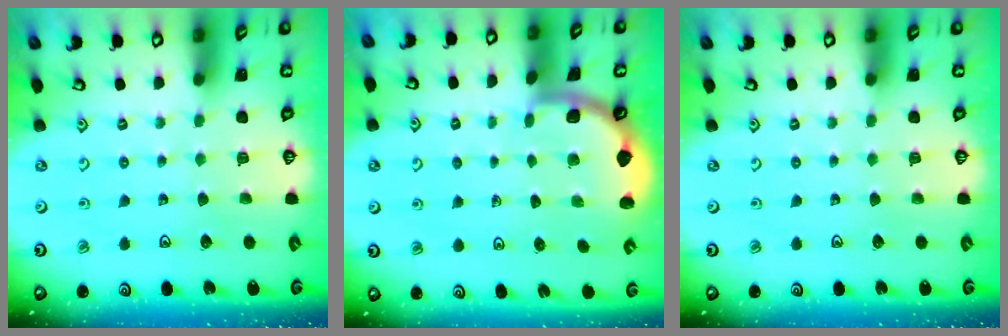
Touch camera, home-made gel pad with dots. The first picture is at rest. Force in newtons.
{"total": 1.8, "press": 1.7, "slide": 0.0}
{"total": 0.0}